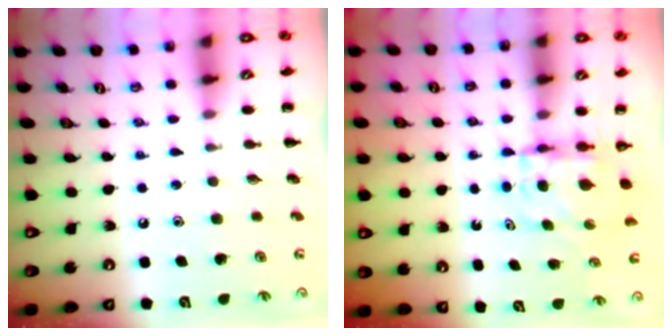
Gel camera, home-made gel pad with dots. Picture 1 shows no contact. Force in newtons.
{"total": 7.0, "press": 6.9, "slide": 1.2}